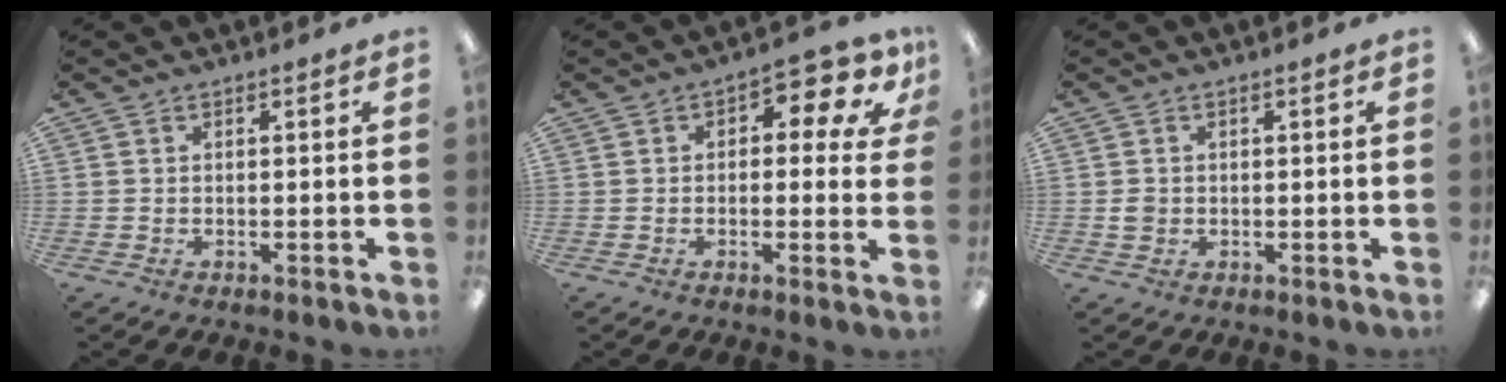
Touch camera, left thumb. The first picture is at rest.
{"total": 7.3, "force": [2.6, 3.7, 5.8], "torque": [-0.073, -0.010, 0.039]}
{"total": 2.0, "force": [0.1, 1.7, 0.9], "torque": [-0.010, 0.002, -0.002]}